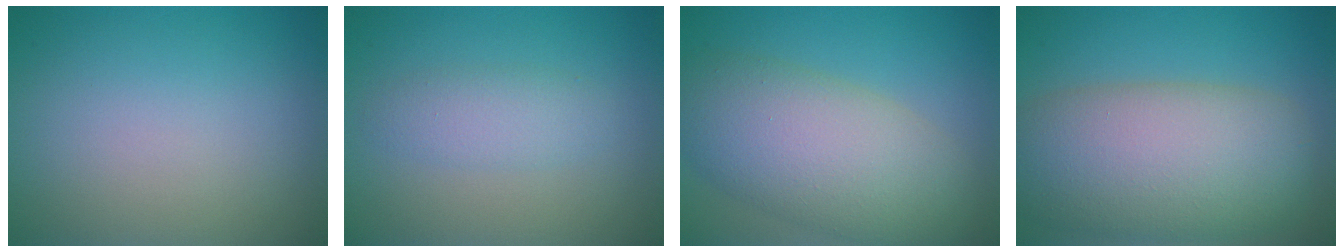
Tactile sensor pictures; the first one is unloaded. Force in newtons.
{"total": 2.3, "press": 2.3, "slide": 0.1}
{"total": 8.8, "press": 8.8, "slide": 0.7}
{"total": 10.6, "press": 10.6, "slide": 0.6}